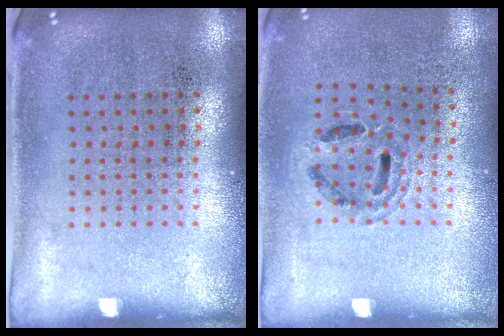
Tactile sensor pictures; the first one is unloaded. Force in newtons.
{"total": 0.9, "press": 0.9, "slide": 0.2}